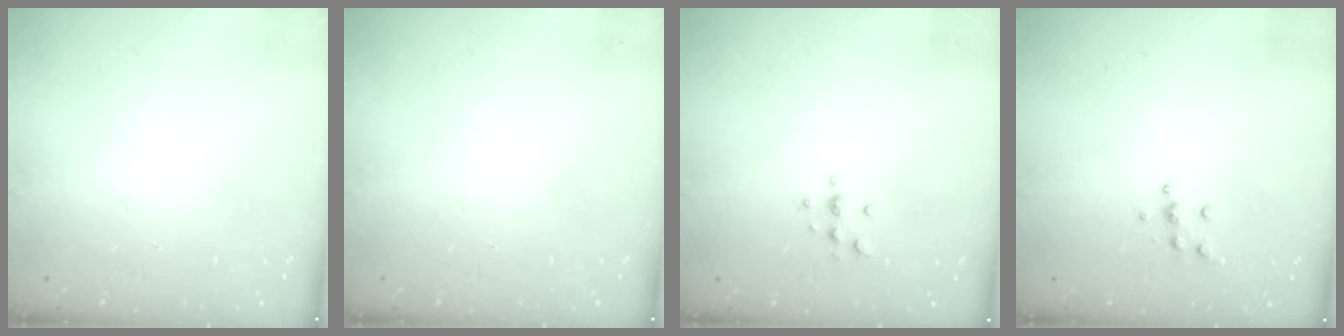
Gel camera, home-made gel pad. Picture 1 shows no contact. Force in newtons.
{"total": 0.0}
{"total": 2.9, "press": 2.9, "slide": 0.4}
{"total": 5.2, "press": 5.2, "slide": 0.6}